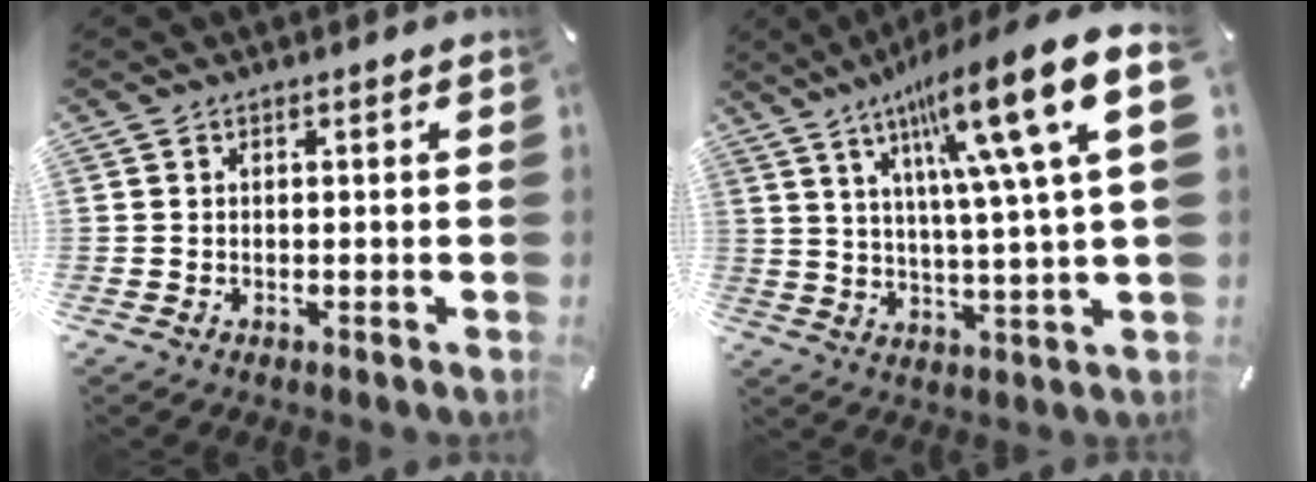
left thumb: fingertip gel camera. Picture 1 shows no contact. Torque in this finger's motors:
{"motor_torque": [2.33, 2.68, 2.19, -0.58, 0.27]}